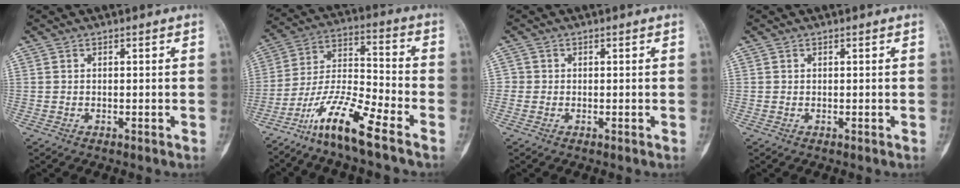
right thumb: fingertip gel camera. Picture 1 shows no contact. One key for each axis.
{"total": 14.1, "fx": -9.5, "fy": 1.8, "fz": 10.2, "tx": -0.205, "ty": 0.057, "tz": -0.184}
{"total": 1.1, "fx": -0.1, "fy": 1.1, "fz": 0.1, "tx": 0.007, "ty": 0.004, "tz": -0.004}
{"total": 0.0}